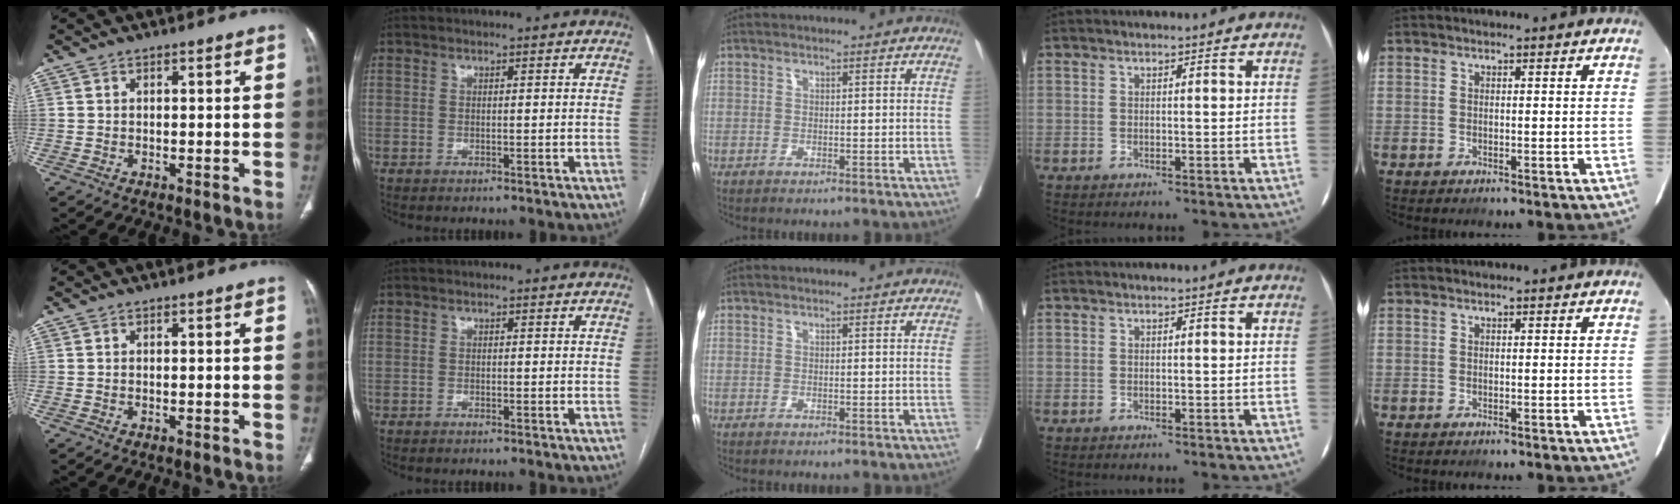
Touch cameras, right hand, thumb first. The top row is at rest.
{}